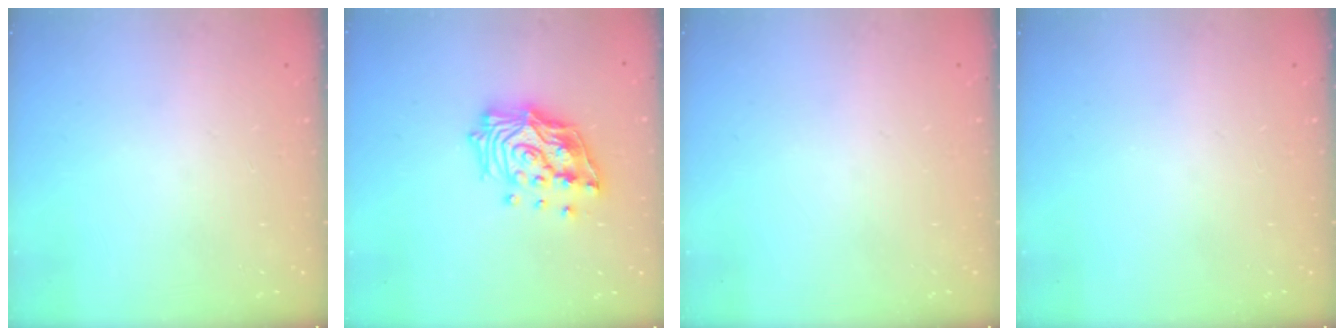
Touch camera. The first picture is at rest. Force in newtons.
{"total": 17.7, "press": 17.6, "slide": 2.0}
{"total": 0.0}
{"total": 0.0}